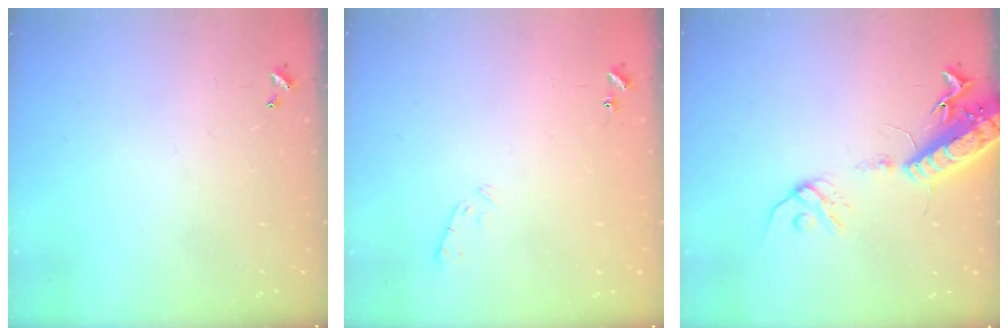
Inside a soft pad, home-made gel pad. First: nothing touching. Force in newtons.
{"total": 4.5, "press": 4.5, "slide": 0.4}
{"total": 16.6, "press": 16.1, "slide": 4.0}